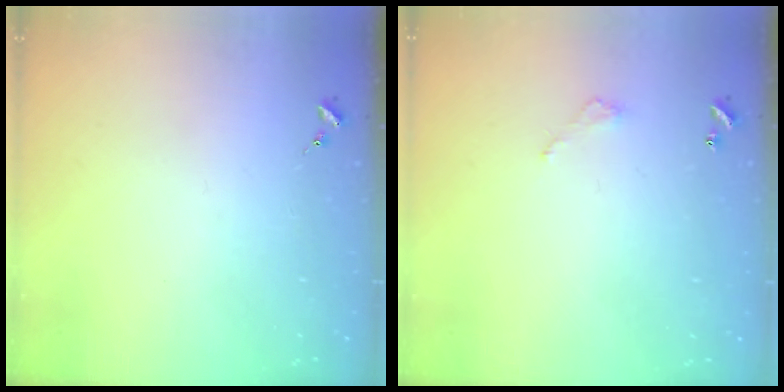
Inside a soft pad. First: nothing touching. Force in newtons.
{"total": 3.1, "press": 3.0, "slide": 0.3}